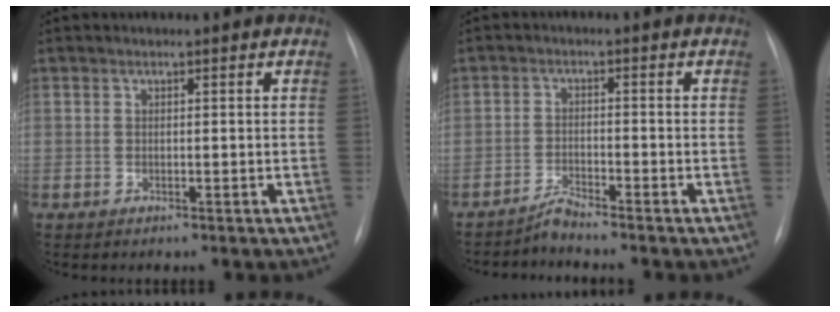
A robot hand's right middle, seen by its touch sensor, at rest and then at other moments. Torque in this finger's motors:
{"motor_torque": [-0.38, -0.53, 0.03, 0.00]}